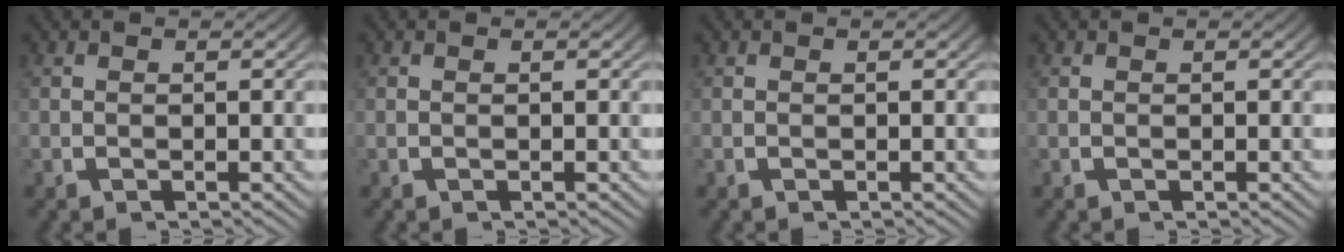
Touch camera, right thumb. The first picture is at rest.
{"total": 0.0}
{"total": 0.0}
{"total": 0.0}